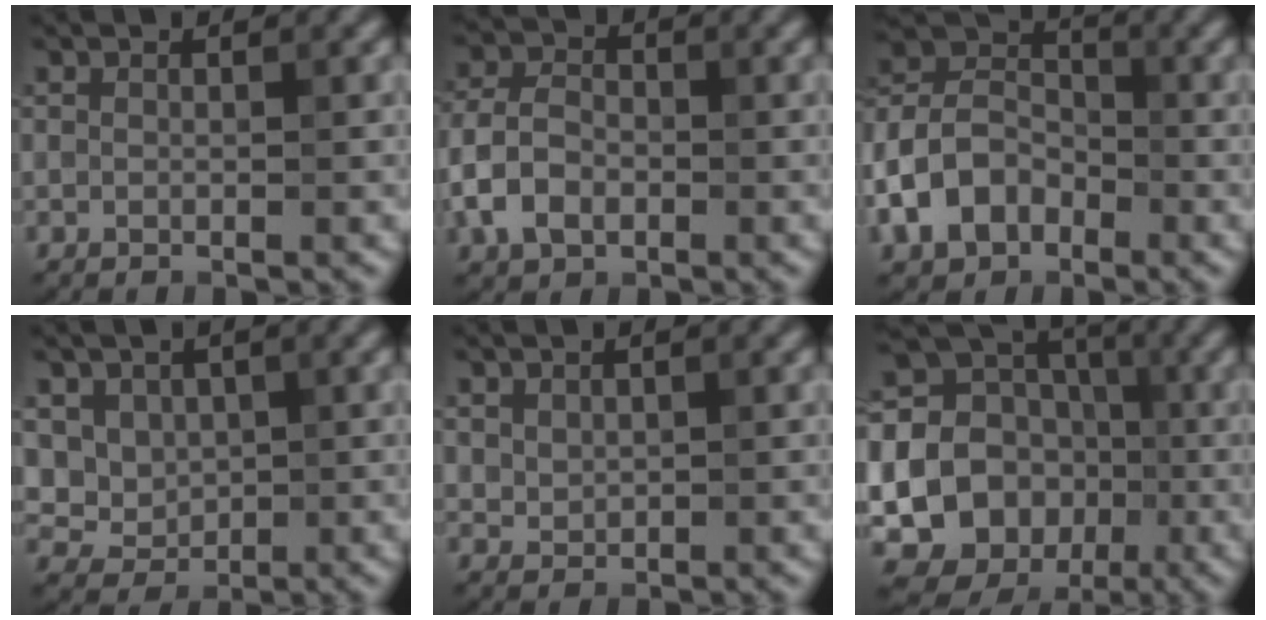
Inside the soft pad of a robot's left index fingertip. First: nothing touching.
{"total": 4.3, "force": [-1.4, 2.9, 2.8], "torque": [-0.063, 0.007, -0.033]}
{"total": 6.1, "force": [-2.8, 4.3, 3.3], "torque": [-0.069, 0.012, -0.072]}
{"total": 4.2, "force": [1.2, 3.5, 2.0], "torque": [-0.039, 0.008, 0.020]}
{"total": 1.2, "force": [0.8, 0.8, 0.5], "torque": [-0.016, -0.007, 0.028]}
{"total": 20.4, "force": [-2.4, 18.7, 7.6], "torque": [-0.182, 0.005, -0.071]}